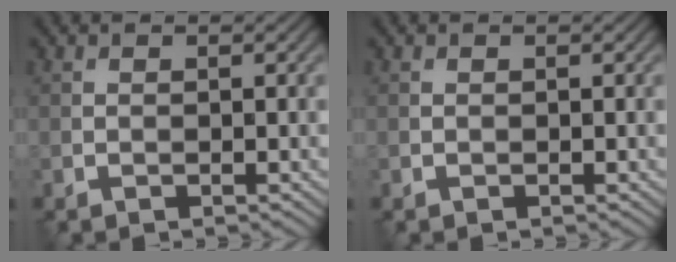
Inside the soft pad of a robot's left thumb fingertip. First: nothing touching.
{"total": 0.0}